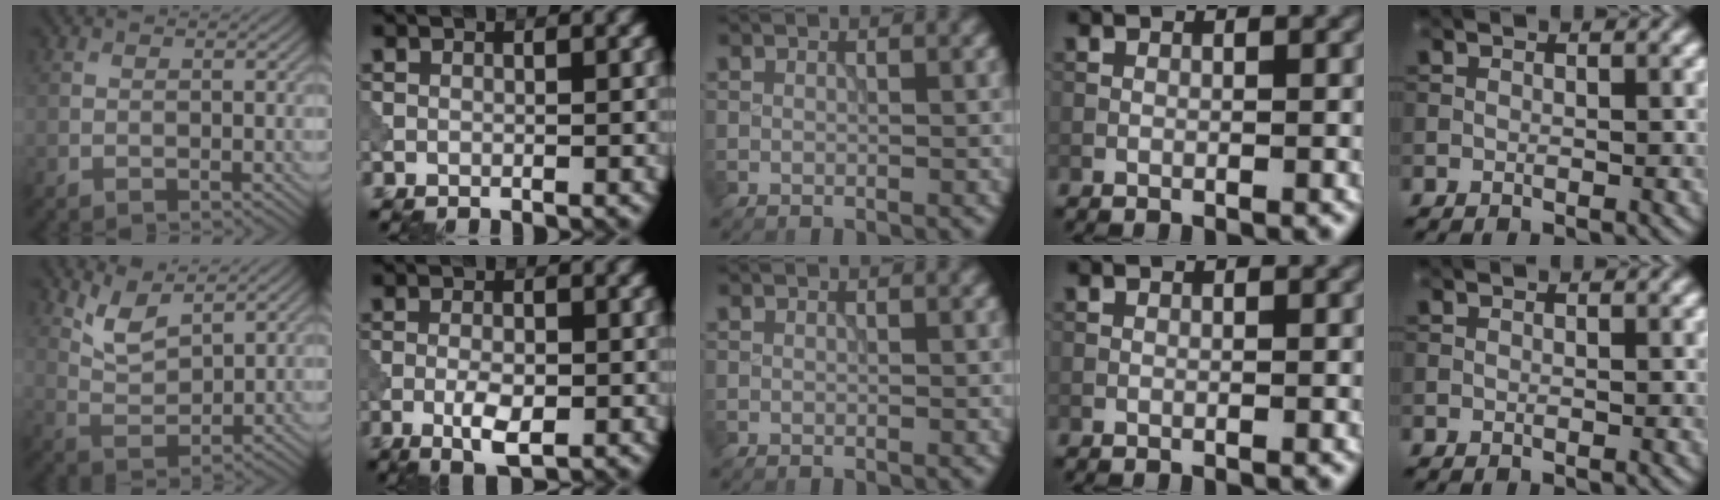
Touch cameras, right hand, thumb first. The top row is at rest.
{"thumb": {"total": 4.9, "force": [3.5, 1.5, 3.0], "torque": [-0.078, -0.006, 0.077]}, "index": {"total": 3.3, "force": [-1.1, 1.3, 2.8], "torque": [-0.053, -0.002, -0.022]}}